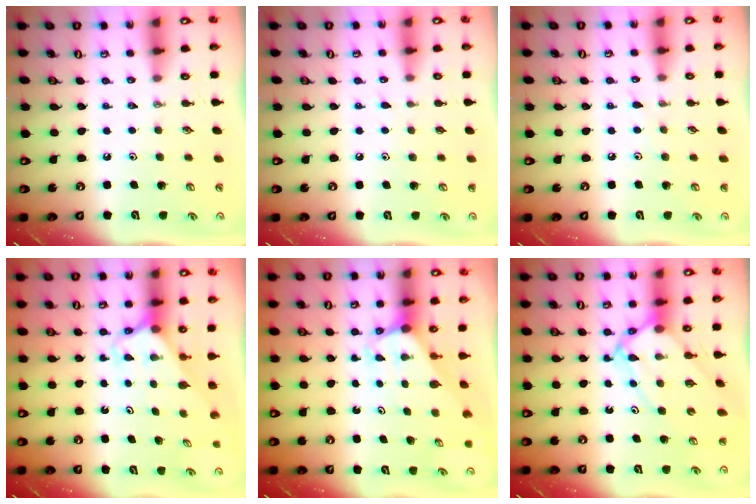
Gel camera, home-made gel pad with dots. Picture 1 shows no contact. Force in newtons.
{"total": 3.8, "press": 3.8, "slide": 0.4}
{"total": 2.5, "press": 2.5, "slide": 0.4}
{"total": 2.5, "press": 2.5, "slide": 0.2}
{"total": 2.9, "press": 2.9, "slide": 0.1}
{"total": 8.8, "press": 8.8, "slide": 0.8}